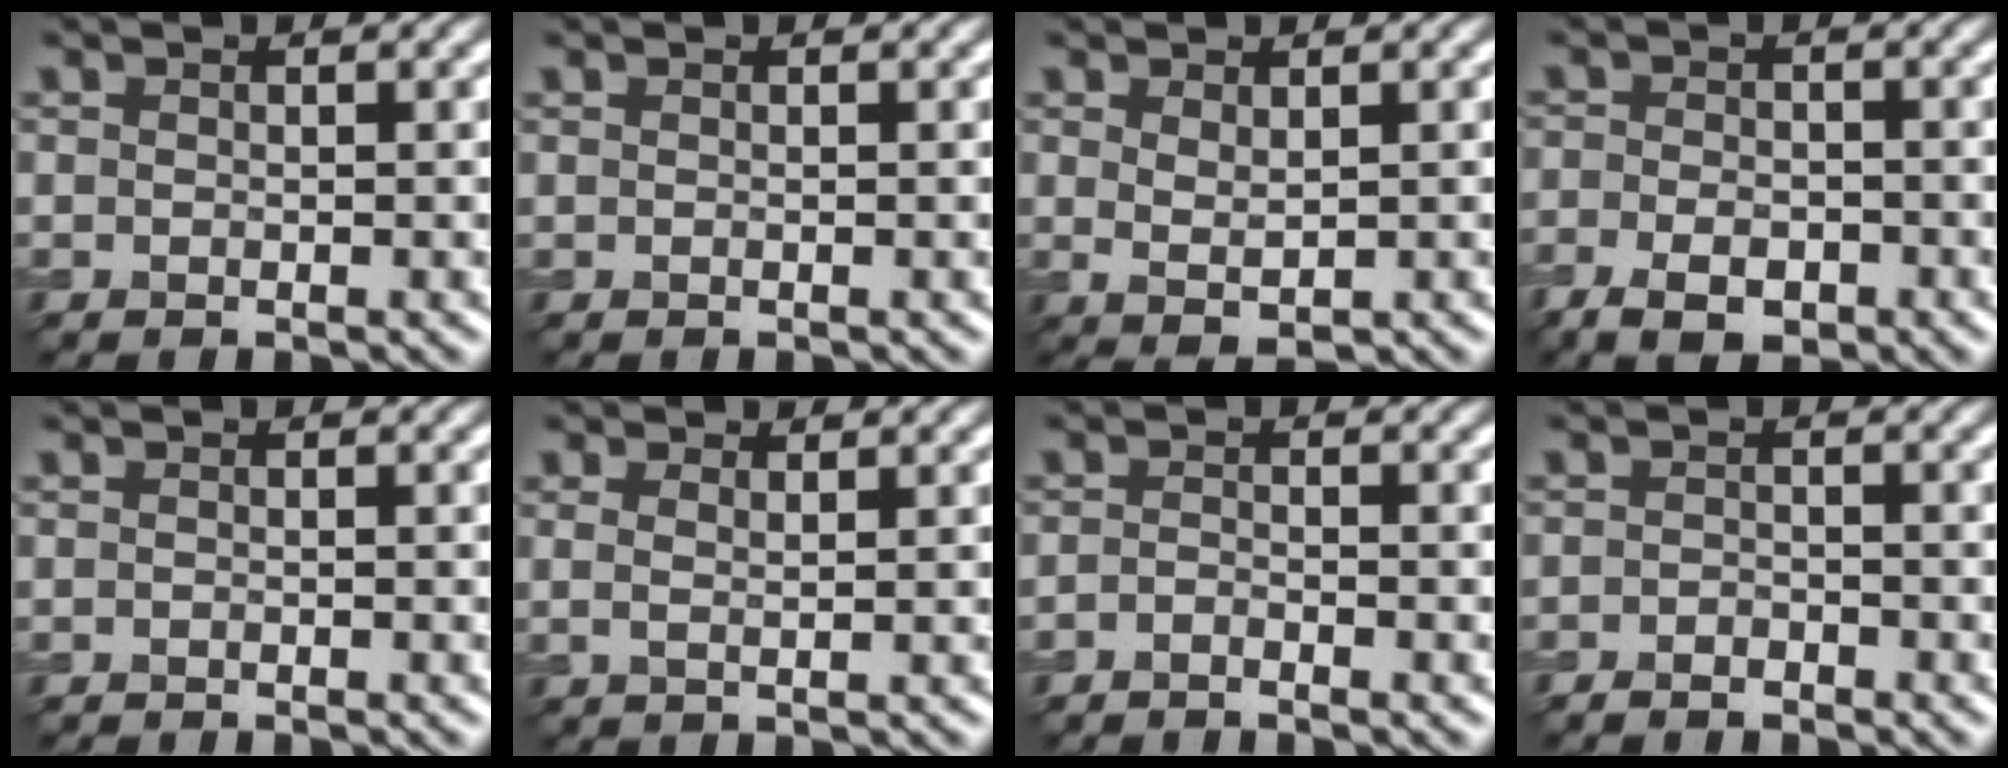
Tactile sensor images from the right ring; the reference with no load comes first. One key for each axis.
{"total": 0.0}
{"total": 1.7, "fx": 0.4, "fy": 0.7, "fz": 1.5, "tx": -0.030, "ty": -0.006, "tz": 0.014}
{"total": 4.2, "fx": -2.4, "fy": 2.1, "fz": 2.7, "tx": -0.048, "ty": -0.007, "tz": -0.045}
{"total": 0.7, "fx": -0.7, "fy": 0.0, "fz": 0.1, "tx": -0.001, "ty": -0.006, "tz": -0.012}
{"total": 1.4, "fx": 0.7, "fy": 0.4, "fz": 1.1, "tx": -0.019, "ty": -0.004, "tz": 0.007}
{"total": 1.1, "fx": -0.9, "fy": 0.2, "fz": 0.6, "tx": -0.014, "ty": -0.002, "tz": -0.021}
{"total": 1.5, "fx": -1.2, "fy": 0.5, "fz": 0.7, "tx": -0.013, "ty": -0.003, "tz": -0.025}